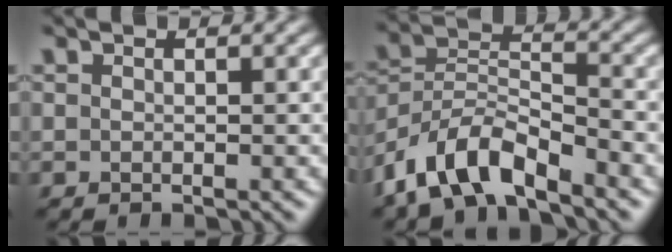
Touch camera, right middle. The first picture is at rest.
{"total": 7.3, "force": [-5.3, 2.8, 4.1], "torque": [-0.074, 0.002, -0.109]}